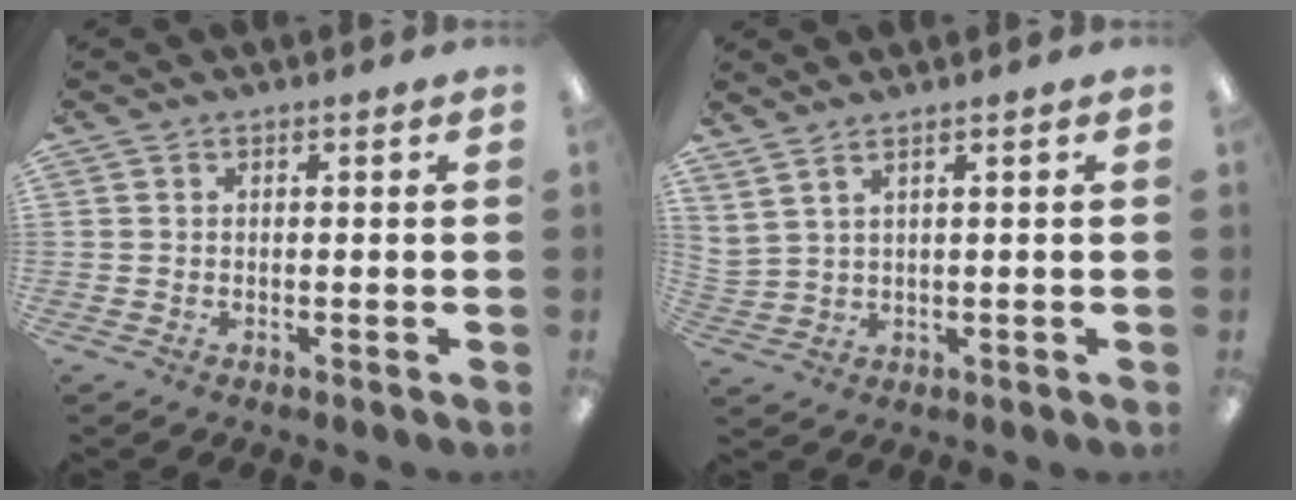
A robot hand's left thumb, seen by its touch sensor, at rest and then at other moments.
{"total": 2.5, "force": [2.1, 0.5, 1.3], "torque": [-0.030, -0.012, 0.039]}